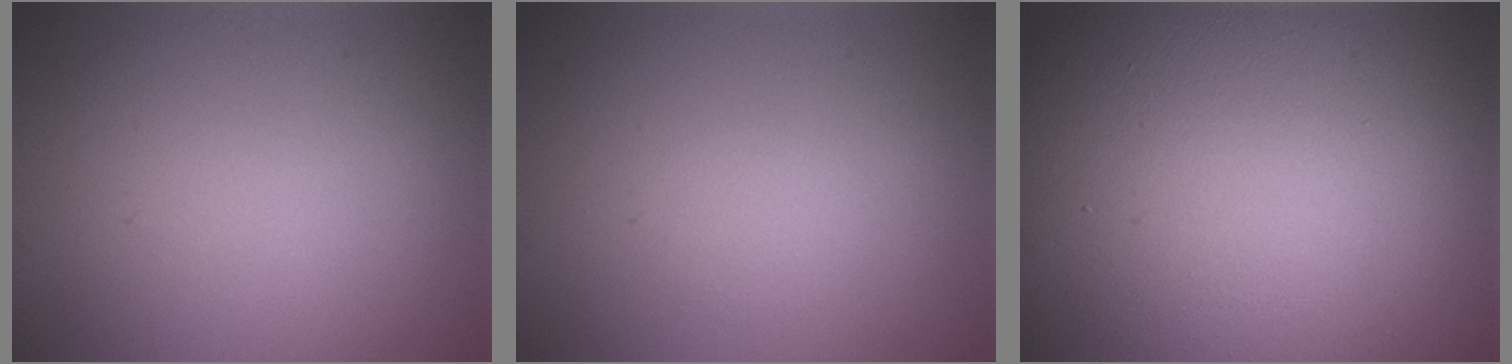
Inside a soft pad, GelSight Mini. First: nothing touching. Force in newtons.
{"total": 0.6, "press": 0.6, "slide": 0.0}
{"total": 20.8, "press": 20.8, "slide": 0.9}